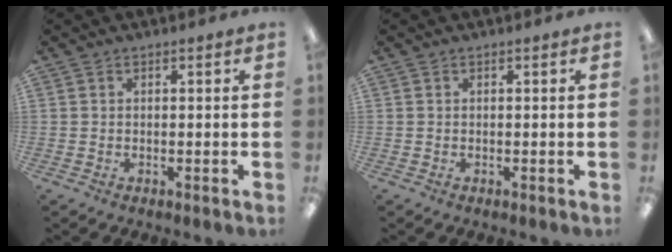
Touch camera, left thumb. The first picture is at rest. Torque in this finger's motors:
{"motor_torque": [0.00, 0.00, -0.20, 0.12, 0.00]}